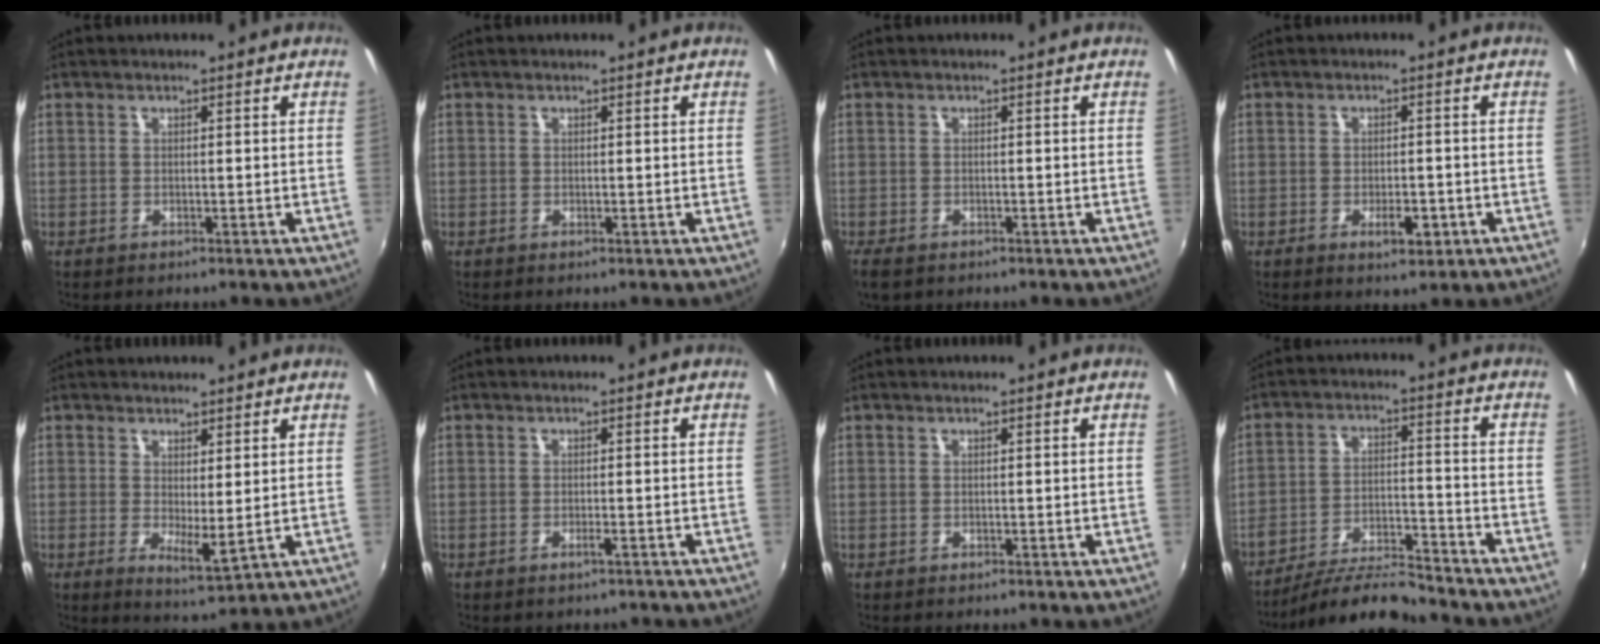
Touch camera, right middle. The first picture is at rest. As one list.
[{"total": 0.0}, {"total": 3.0, "force": [-2.1, 1.3, 1.8], "torque": [-0.040, -0.013, -0.034]}, {"total": 3.7, "force": [-1.5, 1.6, 3.0], "torque": [-0.056, -0.005, -0.018]}, {"total": 4.5, "force": [0.8, 1.2, 4.2], "torque": [-0.065, -0.010, 0.020]}, {"total": 1.2, "force": [-0.9, 0.1, 0.7], "torque": [-0.012, 0.002, -0.012]}, {"total": 0.0}, {"total": 11.1, "force": [-10.4, 1.0, 3.7], "torque": [-0.084, -0.007, -0.180]}]